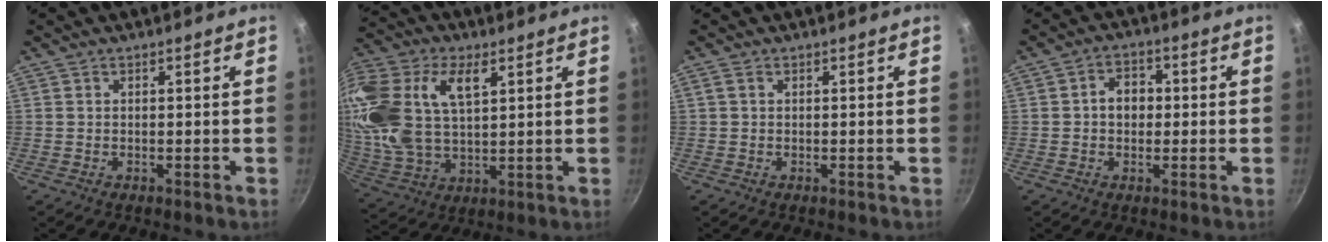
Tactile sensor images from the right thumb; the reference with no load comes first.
{"total": 24.8, "force": [9.0, 15.0, 17.6], "torque": [-0.396, 0.012, 0.174]}
{"total": 1.0, "force": [0.3, 0.7, 0.6], "torque": [-0.012, 0.004, 0.005]}
{"total": 5.3, "force": [0.2, 4.1, 3.3], "torque": [-0.023, 0.013, -0.003]}